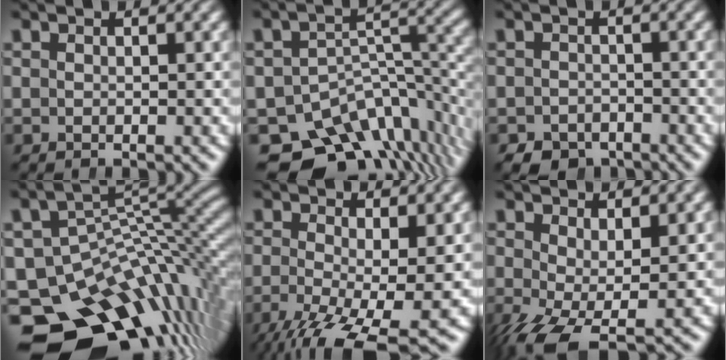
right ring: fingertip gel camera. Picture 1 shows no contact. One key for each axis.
{"total": 12.9, "fx": -8.0, "fy": 7.6, "fz": 6.7, "tx": -0.095, "ty": -0.037, "tz": -0.119}
{"total": 4.7, "fx": -3.9, "fy": 2.4, "fz": 0.6, "tx": -0.001, "ty": -0.020, "tz": -0.060}
{"total": 20.8, "fx": -10.5, "fy": 13.3, "fz": 12.1, "tx": -0.191, "ty": -0.064, "tz": -0.144}
{"total": 7.5, "fx": -4.4, "fy": 3.0, "fz": 5.3, "tx": -0.116, "ty": -0.065, "tz": -0.043}
{"total": 4.9, "fx": -2.4, "fy": 2.2, "fz": 3.6, "tx": -0.081, "ty": -0.047, "tz": -0.015}